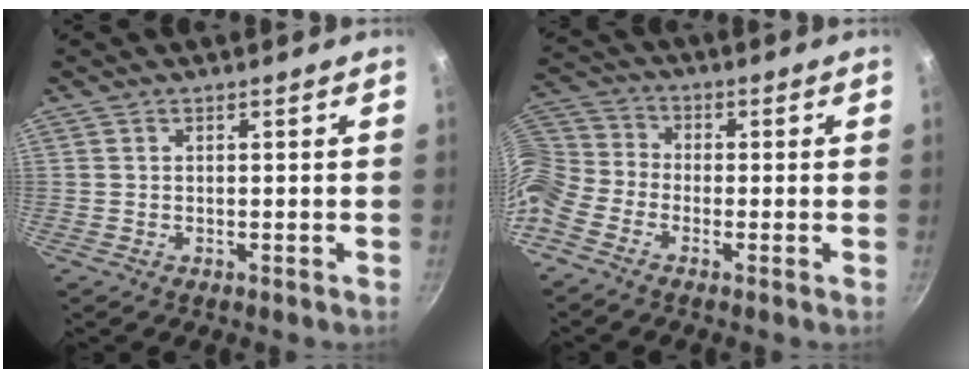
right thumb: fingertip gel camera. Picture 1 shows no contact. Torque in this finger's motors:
{"motor_torque": [1.10, 1.49, 0.80, -0.79, 0.26]}